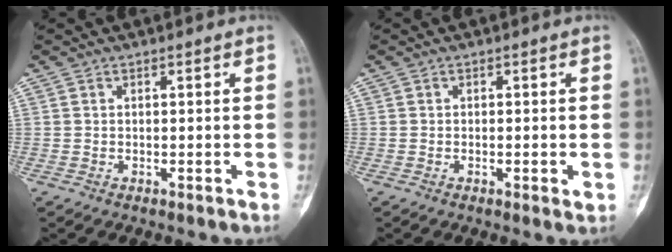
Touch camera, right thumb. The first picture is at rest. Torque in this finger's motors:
{"motor_torque": [-0.28, -0.02, -0.11, 0.13, -0.06]}